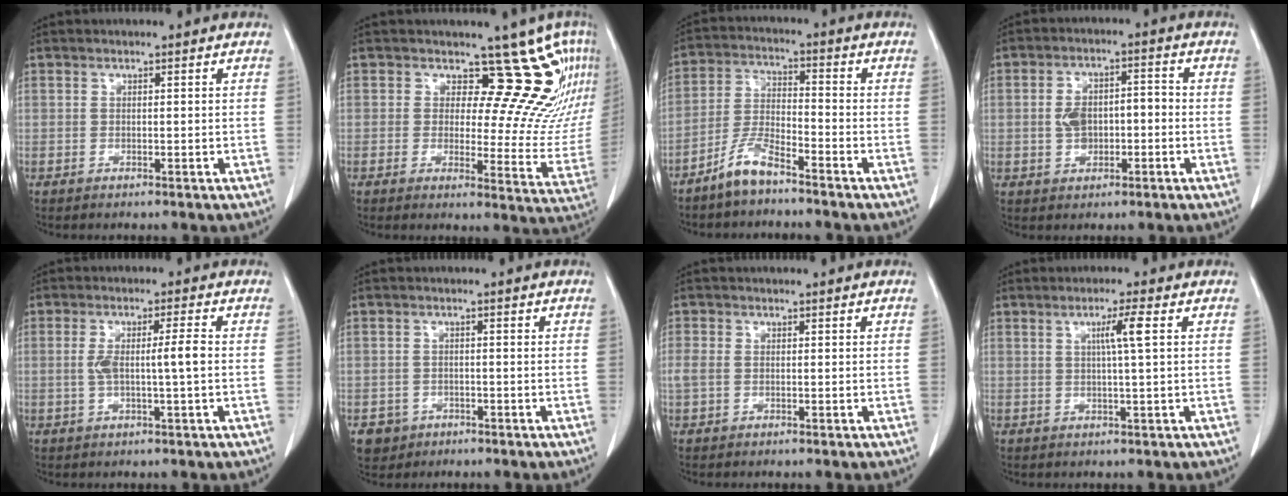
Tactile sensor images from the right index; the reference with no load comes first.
{"total": 14.2, "force": [10.9, 5.8, 7.1], "torque": [-0.056, -0.048, 0.091]}
{"total": 6.4, "force": [-5.1, 1.3, 3.6], "torque": [-0.083, -0.007, -0.106]}
{"total": 5.7, "force": [-0.8, 3.6, 4.4], "torque": [-0.086, 0.026, -0.011]}
{"total": 5.0, "force": [-0.1, 0.0, 5.0], "torque": [-0.095, 0.011, 0.004]}
{"total": 3.7, "force": [-1.7, 3.3, 0.1], "torque": [0.001, 0.010, -0.025]}
{"total": 2.0, "force": [-0.1, 1.5, 1.3], "torque": [-0.047, 0.008, 0.001]}
{"total": 3.5, "force": [0.9, -0.7, 3.3], "torque": [-0.059, 0.000, 0.014]}